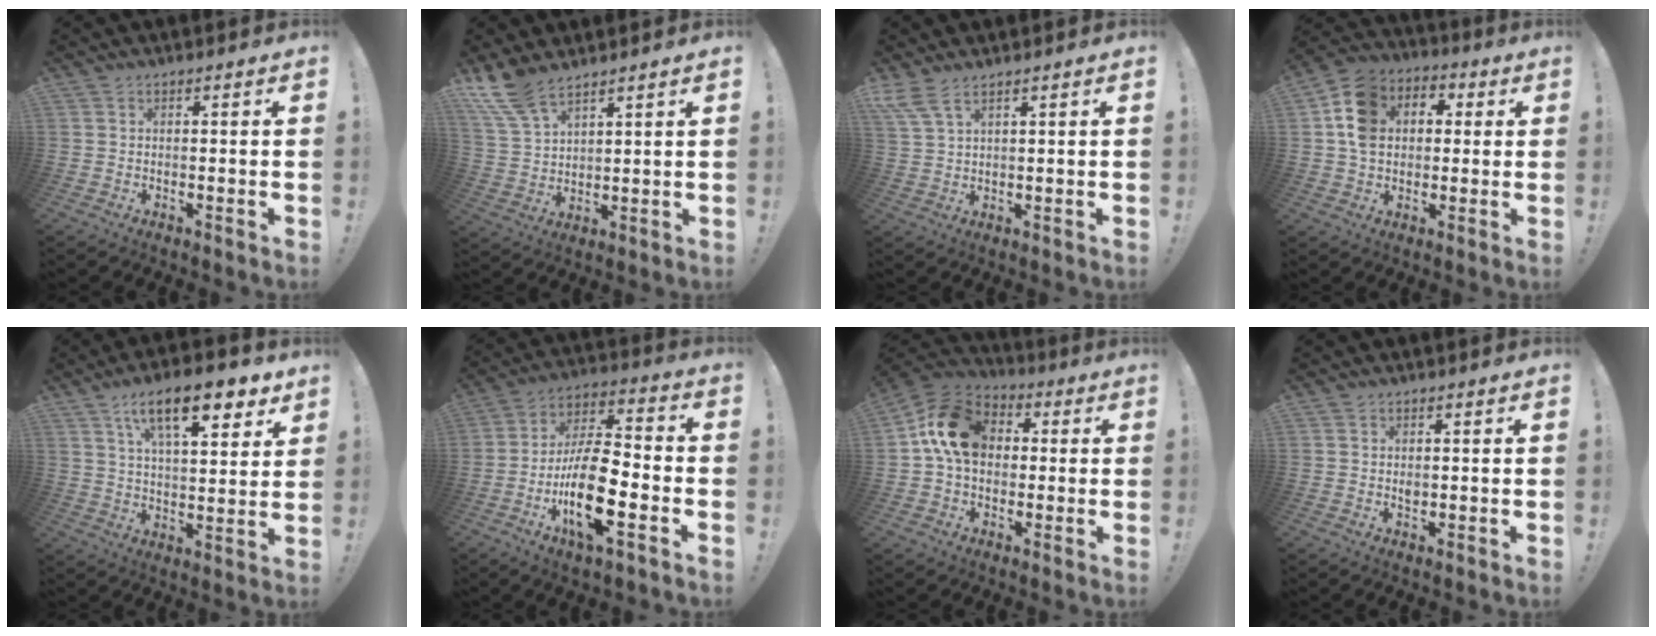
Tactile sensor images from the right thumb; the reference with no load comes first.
{"total": 9.1, "force": [7.3, 3.4, 4.4], "torque": [-0.089, -0.037, 0.142]}
{"total": 5.0, "force": [3.7, 1.1, 3.2], "torque": [-0.071, -0.014, 0.072]}
{"total": 12.1, "force": [1.1, 9.9, 6.9], "torque": [-0.115, 0.014, 0.026]}
{"total": 16.3, "force": [8.8, 5.8, 12.4], "torque": [-0.199, -0.031, 0.143]}
{"total": 19.1, "force": [-6.7, 7.2, 16.4], "torque": [-0.312, 0.028, -0.111]}
{"total": 15.6, "force": [2.7, 11.7, 10.0], "torque": [-0.153, 0.018, 0.058]}
{"total": 0.9, "force": [0.3, 0.7, 0.6], "torque": [-0.004, -0.002, 0.003]}